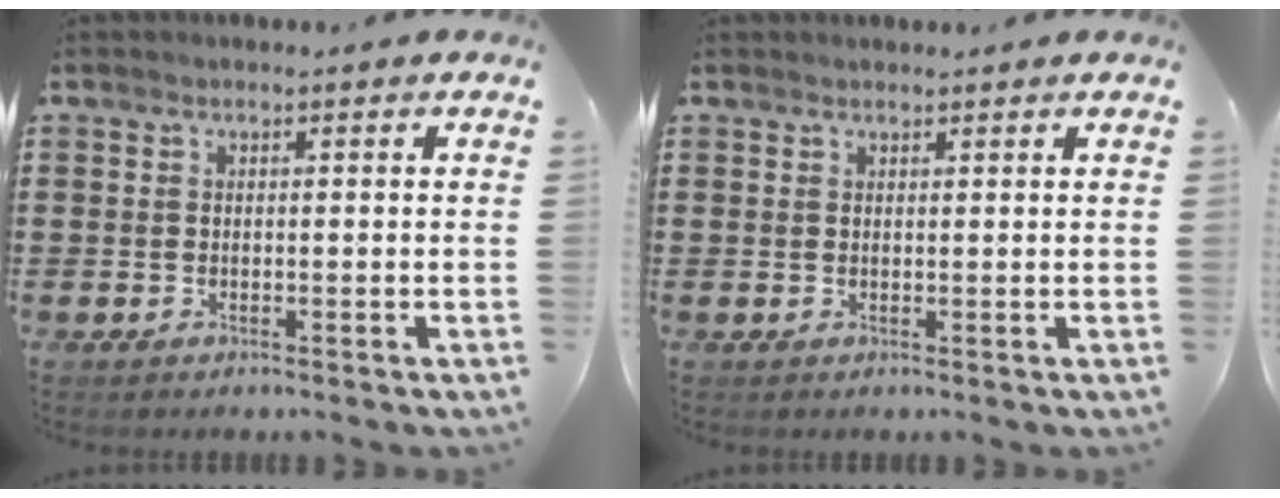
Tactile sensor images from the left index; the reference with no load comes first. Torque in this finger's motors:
{"motor_torque": [1.35, -0.80, 0.08, 0.02]}